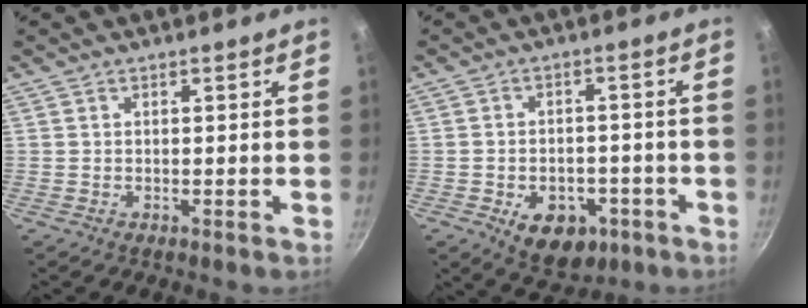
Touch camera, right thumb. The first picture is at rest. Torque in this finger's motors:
{"motor_torque": [-0.02, 0.48, -0.12, -0.19, 0.21]}